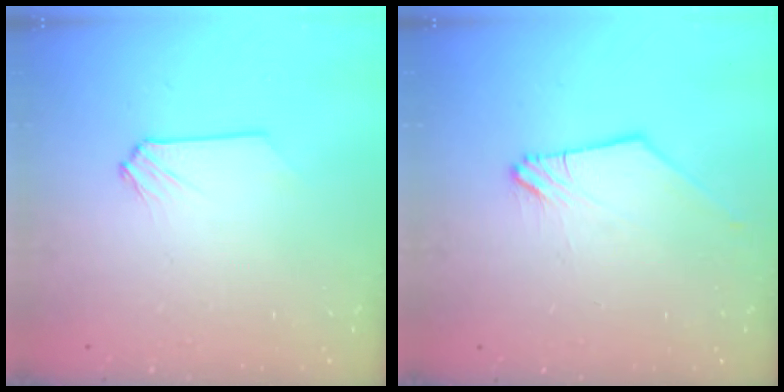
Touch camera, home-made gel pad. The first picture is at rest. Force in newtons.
{"total": 1.2, "press": 1.2, "slide": 0.2}